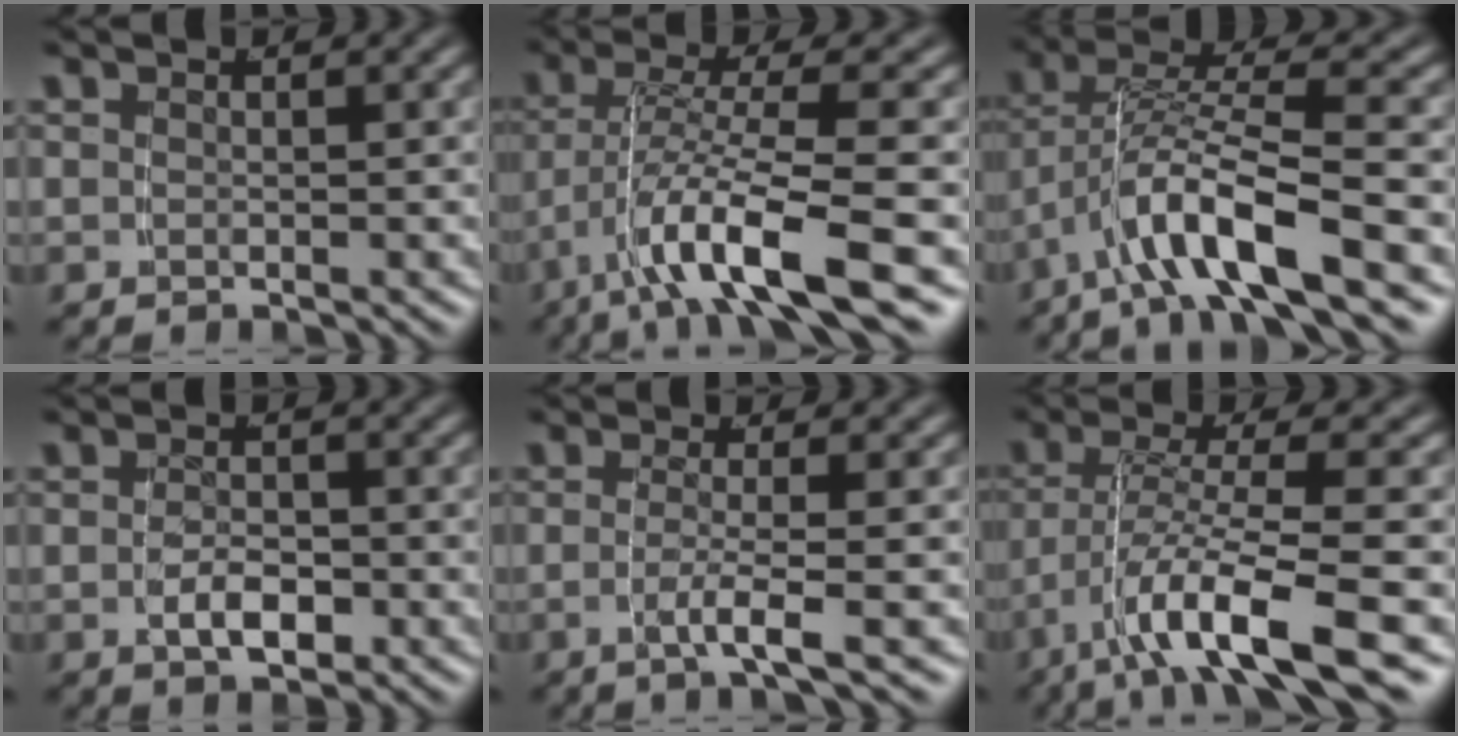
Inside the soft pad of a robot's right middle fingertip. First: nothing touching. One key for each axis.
{"total": 6.8, "fx": -3.3, "fy": 1.2, "fz": 5.8, "tx": -0.112, "ty": -0.020, "tz": -0.039}
{"total": 5.9, "fx": -1.6, "fy": 2.2, "fz": 5.3, "tx": -0.115, "ty": -0.006, "tz": -0.022}
{"total": 2.4, "fx": -1.2, "fy": 0.8, "fz": 1.9, "tx": -0.032, "ty": -0.008, "tz": -0.014}
{"total": 2.8, "fx": -1.3, "fy": -0.8, "fz": 2.4, "tx": -0.053, "ty": -0.015, "tz": -0.016}
{"total": 7.0, "fx": -3.6, "fy": 1.2, "fz": 5.8, "tx": -0.113, "ty": -0.022, "tz": -0.044}